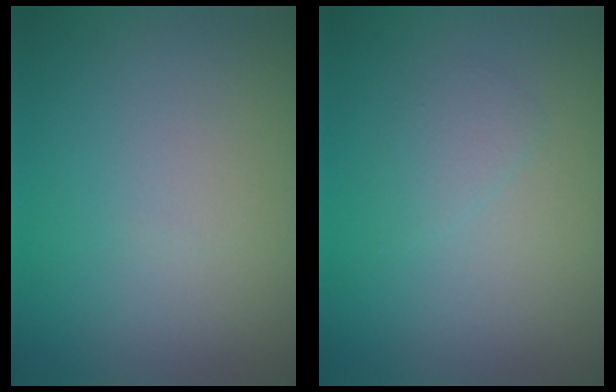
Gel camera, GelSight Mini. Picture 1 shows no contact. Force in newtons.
{"total": 1.1, "press": 1.1, "slide": 0.1}